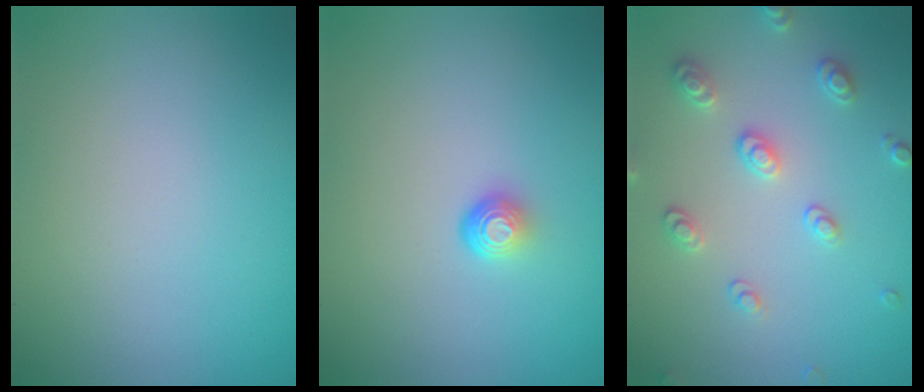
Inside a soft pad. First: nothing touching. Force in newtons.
{"total": 1.5, "press": 0.9, "slide": 1.2}
{"total": 2.8, "press": 2.8, "slide": 0.2}